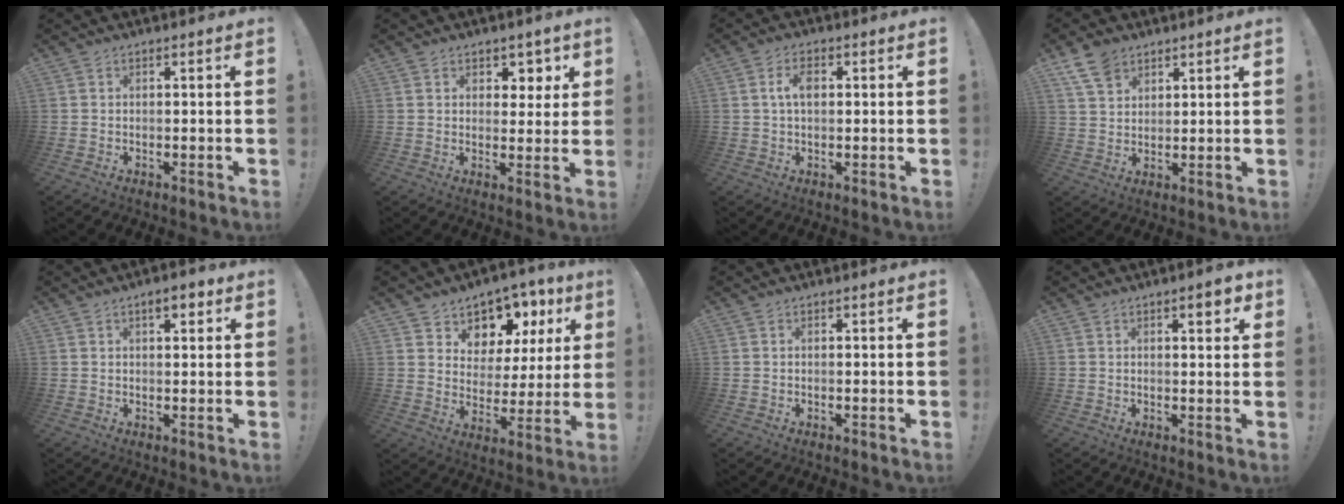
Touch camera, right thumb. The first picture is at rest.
{"total": 4.9, "force": [2.7, 3.8, 1.4], "torque": [-0.001, -0.022, 0.047]}
{"total": 4.7, "force": [0.8, 2.8, 3.7], "torque": [-0.071, 0.011, 0.012]}
{"total": 8.2, "force": [5.4, 5.1, 3.5], "torque": [-0.067, -0.018, 0.107]}
{"total": 4.7, "force": [2.6, 1.8, 3.5], "torque": [-0.035, -0.009, 0.037]}
{"total": 9.4, "force": [6.9, 6.0, 2.6], "torque": [-0.030, -0.069, 0.128]}
{"total": 0.0}
{"total": 4.1, "force": [2.2, 0.9, 3.2], "torque": [-0.029, -0.015, 0.029]}